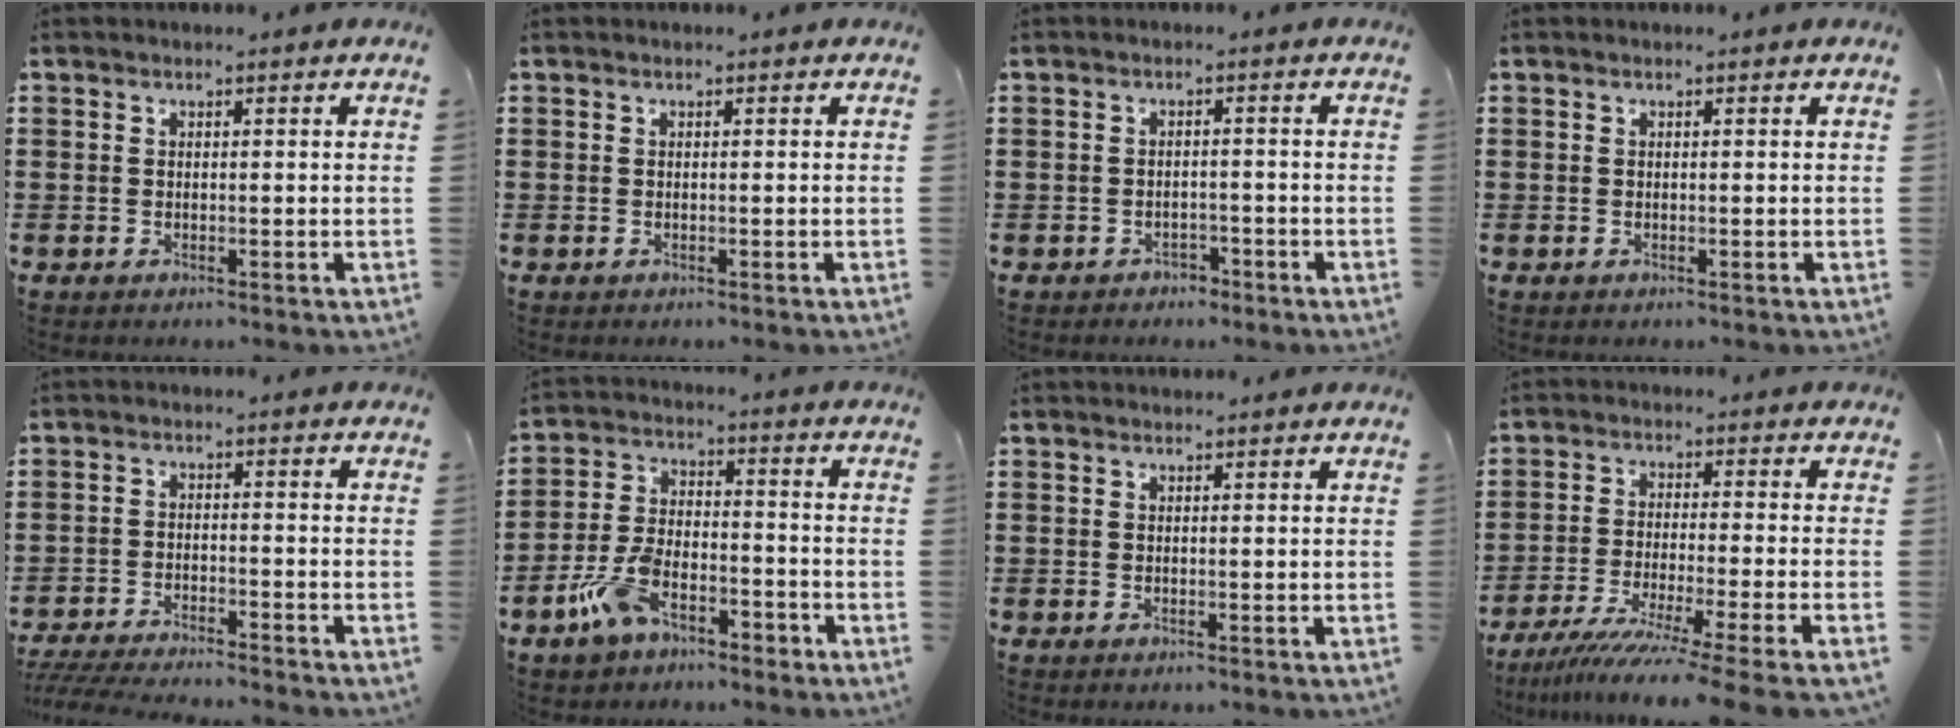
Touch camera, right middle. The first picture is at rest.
{"total": 0.0}
{"total": 1.6, "force": [-1.5, 0.7, 0.0], "torque": [-0.009, 0.001, -0.033]}
{"total": 0.0}
{"total": 4.3, "force": [-4.2, -0.1, 0.9], "torque": [-0.030, -0.009, -0.089]}
{"total": 7.7, "force": [-5.1, 3.4, 4.6], "torque": [-0.108, 0.010, -0.100]}
{"total": 0.0}
{"total": 7.8, "force": [-6.8, -0.8, 3.8], "torque": [-0.068, -0.015, -0.134]}